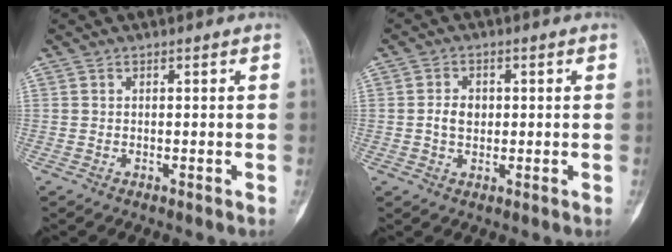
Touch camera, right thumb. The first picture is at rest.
{"total": 3.6, "force": [0.1, 2.7, 2.4], "torque": [-0.035, 0.006, 0.000]}